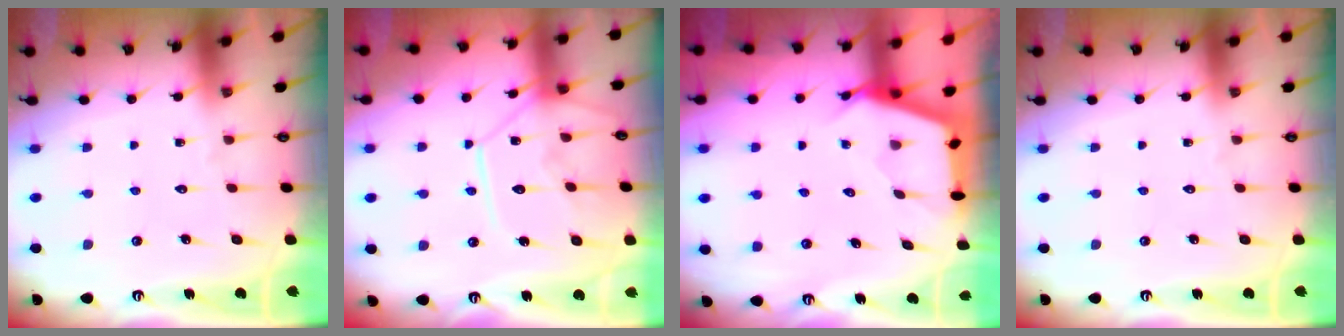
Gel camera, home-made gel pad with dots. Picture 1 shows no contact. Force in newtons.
{"total": 13.3, "press": 13.3, "slide": 0.8}
{"total": 2.6, "press": 2.6, "slide": 0.3}
{"total": 0.0}